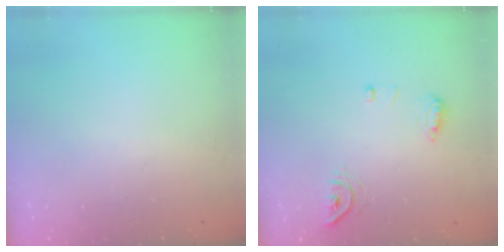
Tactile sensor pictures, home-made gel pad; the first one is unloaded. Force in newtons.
{"total": 7.9, "press": 7.8, "slide": 1.3}